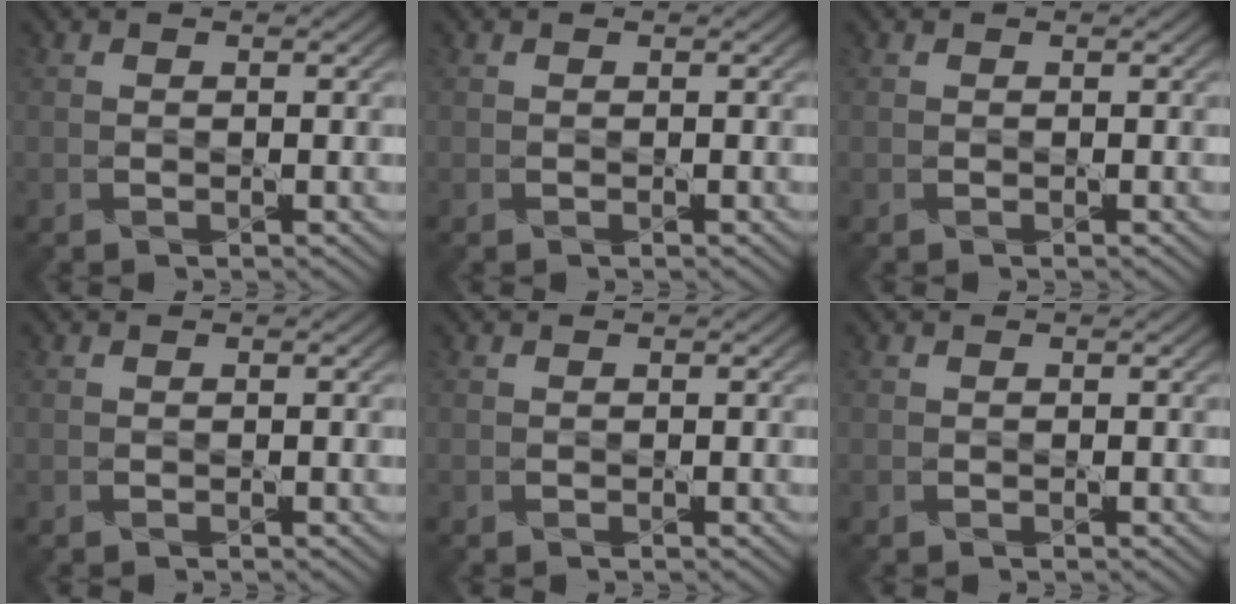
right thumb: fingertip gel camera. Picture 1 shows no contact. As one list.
[{"total": 0.0}, {"total": 0.0}, {"total": 0.0}, {"total": 0.0}, {"total": 0.0}]